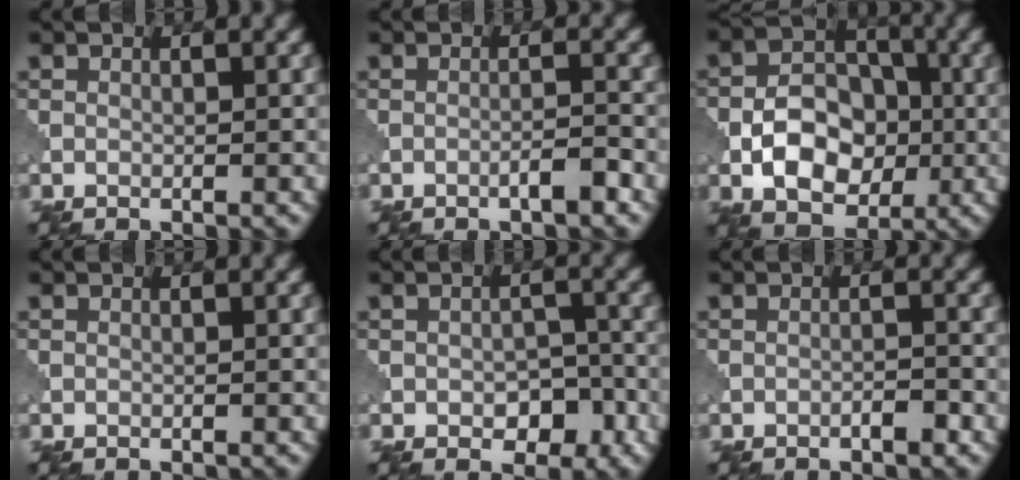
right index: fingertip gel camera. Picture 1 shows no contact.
{"total": 1.9, "force": [-1.1, 0.1, 1.5], "torque": [-0.021, 0.008, -0.022]}
{"total": 6.8, "force": [-1.8, 4.7, 4.6], "torque": [-0.068, 0.003, -0.029]}
{"total": 0.0}
{"total": 3.9, "force": [-1.4, 2.4, 2.8], "torque": [-0.037, -0.004, -0.017]}
{"total": 1.3, "force": [-0.8, 0.2, 0.9], "torque": [-0.015, 0.002, -0.016]}